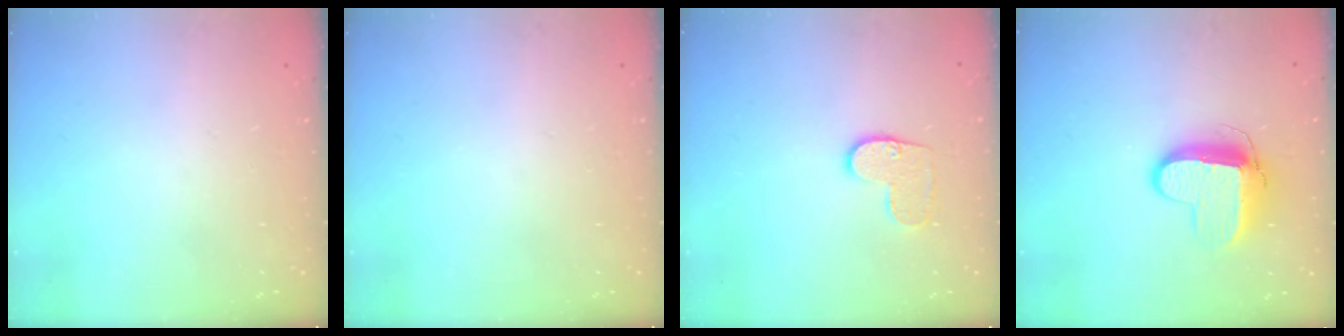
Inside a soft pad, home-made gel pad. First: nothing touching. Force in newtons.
{"total": 0.0}
{"total": 8.4, "press": 8.4, "slide": 0.3}
{"total": 10.4, "press": 10.3, "slide": 0.9}